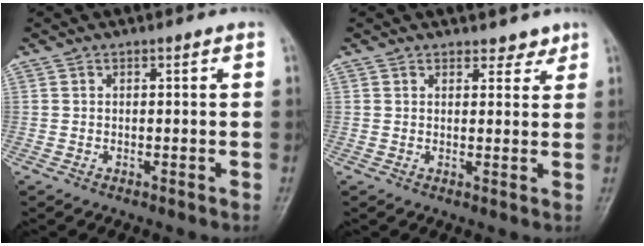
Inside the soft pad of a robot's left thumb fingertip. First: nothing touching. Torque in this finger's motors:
{"motor_torque": [0.13, 0.36, -0.25, -0.32, -0.04]}